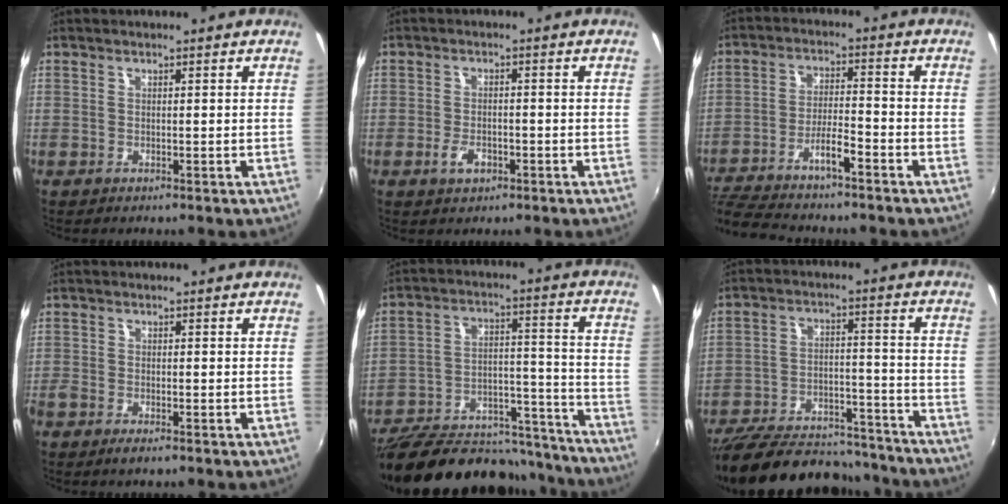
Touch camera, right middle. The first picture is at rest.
{"total": 3.4, "force": [-1.7, 1.8, 2.3], "torque": [-0.048, -0.002, -0.029]}
{"total": 10.3, "force": [-8.4, 1.1, 5.9], "torque": [-0.125, 0.006, -0.144]}
{"total": 2.8, "force": [-2.1, 0.7, 1.7], "torque": [-0.044, -0.009, -0.043]}
{"total": 29.1, "force": [-24.1, 11.0, 12.1], "torque": [-0.224, 0.026, -0.322]}
{"total": 26.3, "force": [-22.4, 8.9, 10.6], "torque": [-0.211, 0.002, -0.309]}